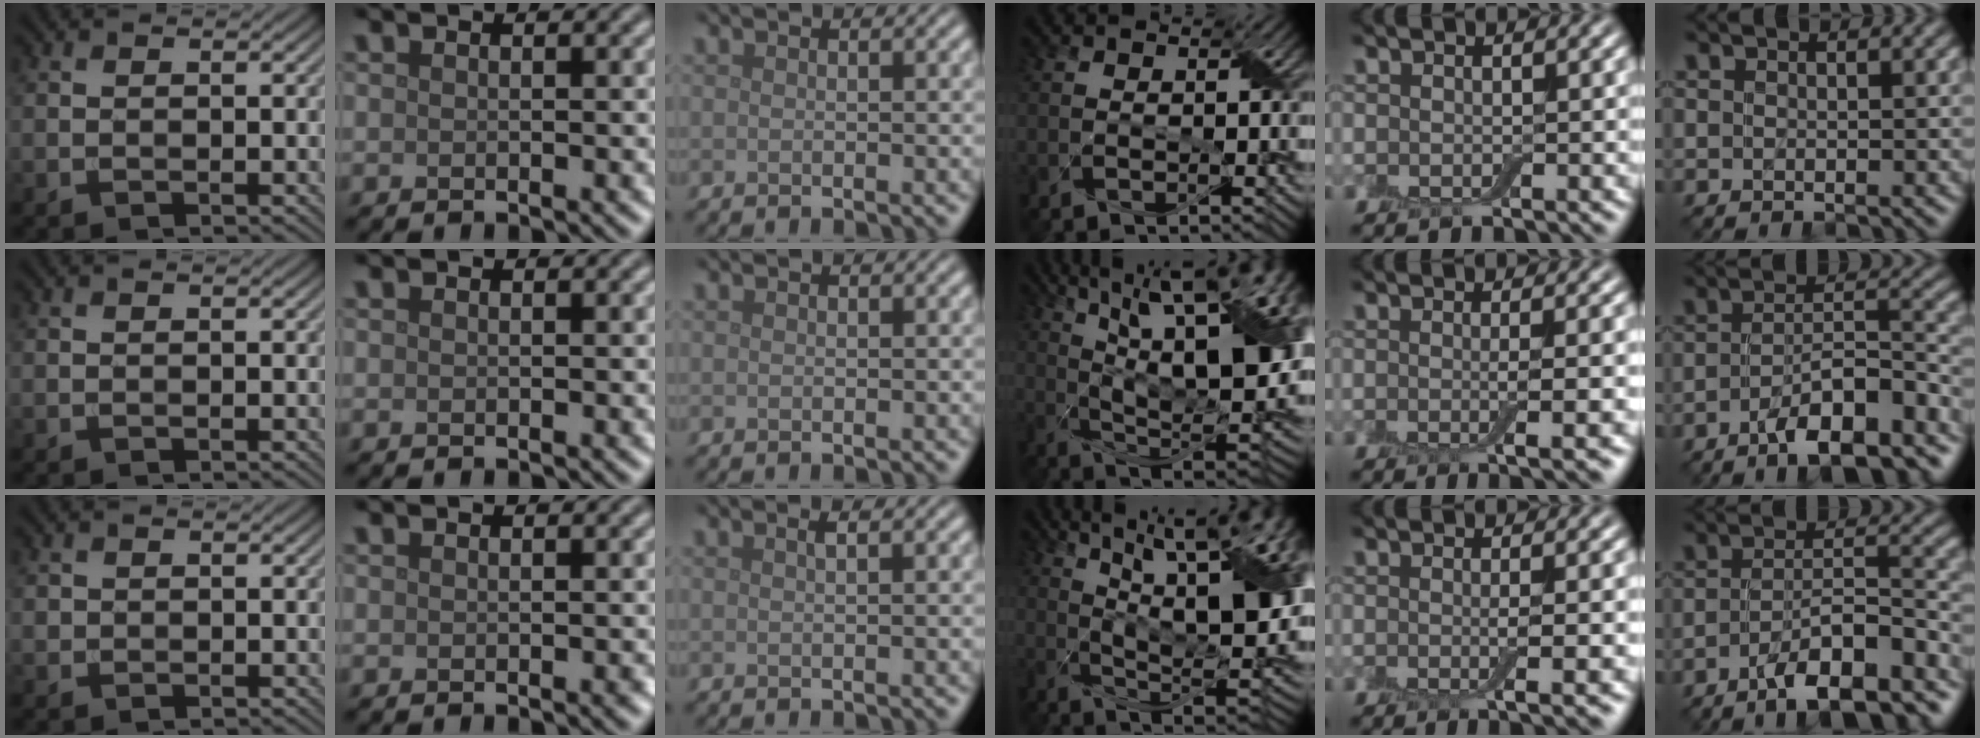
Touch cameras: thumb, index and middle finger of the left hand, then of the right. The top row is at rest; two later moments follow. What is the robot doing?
{"motion": "wrap", "object": "adhesive wrap"}